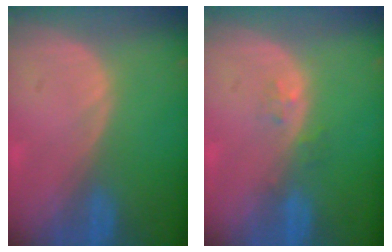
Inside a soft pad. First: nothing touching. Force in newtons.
{"total": 1.6, "press": 1.6, "slide": 0.1}